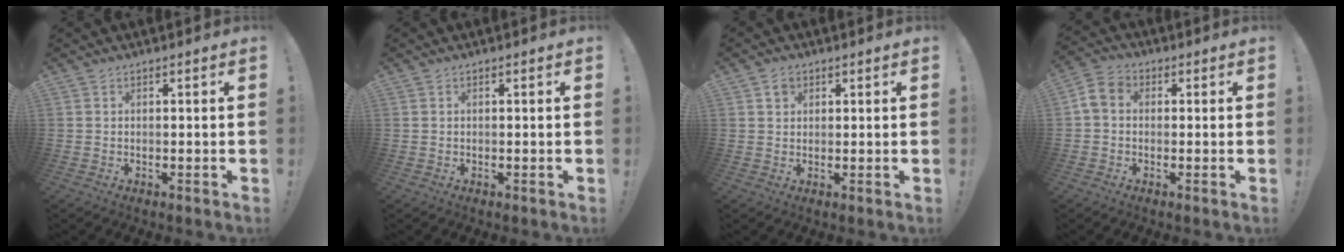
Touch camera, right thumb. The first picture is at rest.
{"total": 0.0}
{"total": 2.7, "force": [1.4, 2.2, 0.8], "torque": [-0.011, -0.001, 0.025]}
{"total": 6.3, "force": [0.2, 4.8, 4.1], "torque": [-0.083, 0.014, 0.010]}